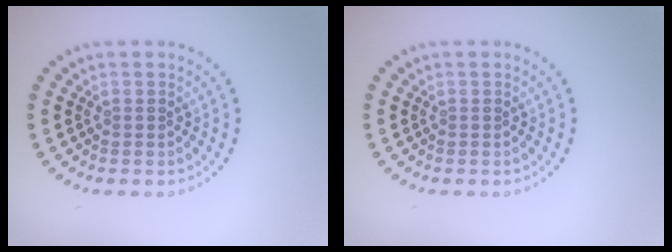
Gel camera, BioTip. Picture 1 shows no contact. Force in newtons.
{"total": 0.0}